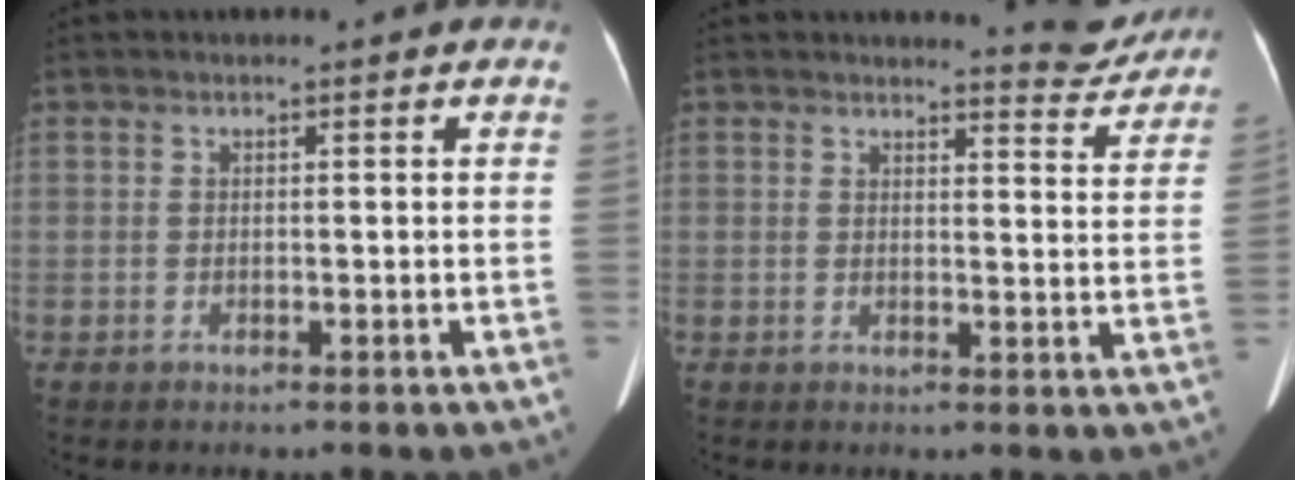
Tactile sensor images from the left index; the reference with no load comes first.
{"total": 5.4, "force": [5.4, 0.5, 0.1], "torque": [0.001, -0.028, 0.052]}